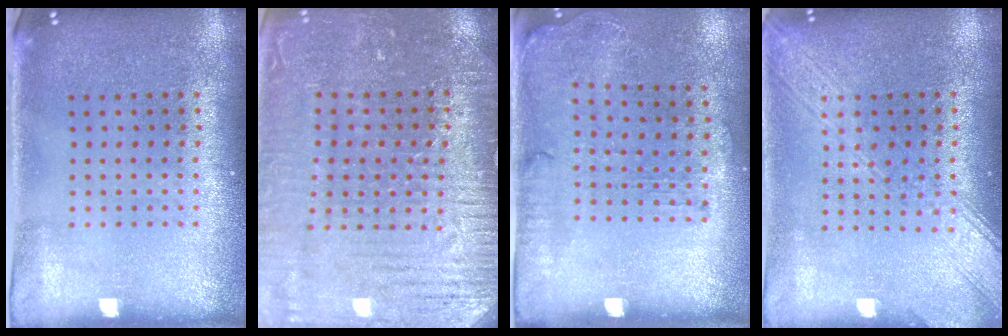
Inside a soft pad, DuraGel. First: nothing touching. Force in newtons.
{"total": 3.3, "press": 3.3, "slide": 0.4}
{"total": 1.6, "press": 1.3, "slide": 1.0}
{"total": 3.4, "press": 3.3, "slide": 0.4}